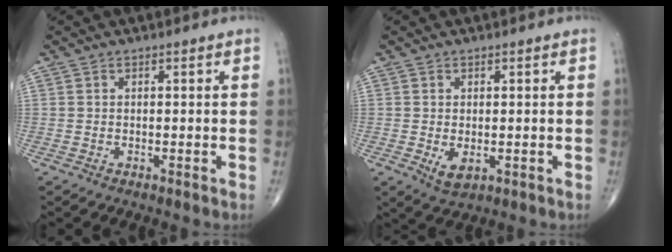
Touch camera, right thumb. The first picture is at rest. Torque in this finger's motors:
{"motor_torque": [-0.20, 0.20, 0.22, 0.22, 0.01]}